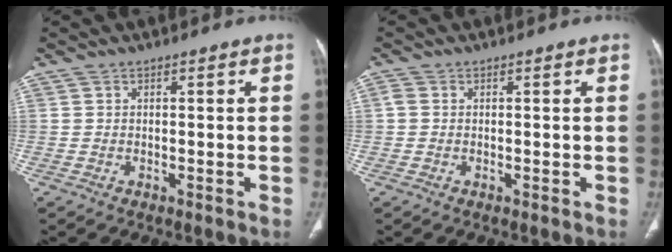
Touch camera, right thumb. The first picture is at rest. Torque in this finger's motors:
{"motor_torque": [0.12, -0.09, 0.36, -0.36, -0.02]}